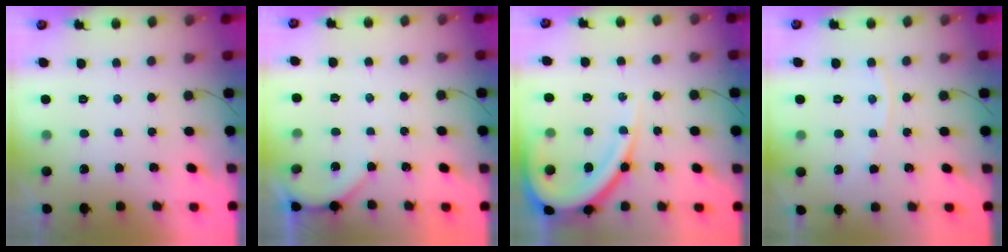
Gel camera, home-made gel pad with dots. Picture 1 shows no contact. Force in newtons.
{"total": 2.3, "press": 2.2, "slide": 0.4}
{"total": 14.9, "press": 14.8, "slide": 1.5}
{"total": 2.5, "press": 2.5, "slide": 0.3}